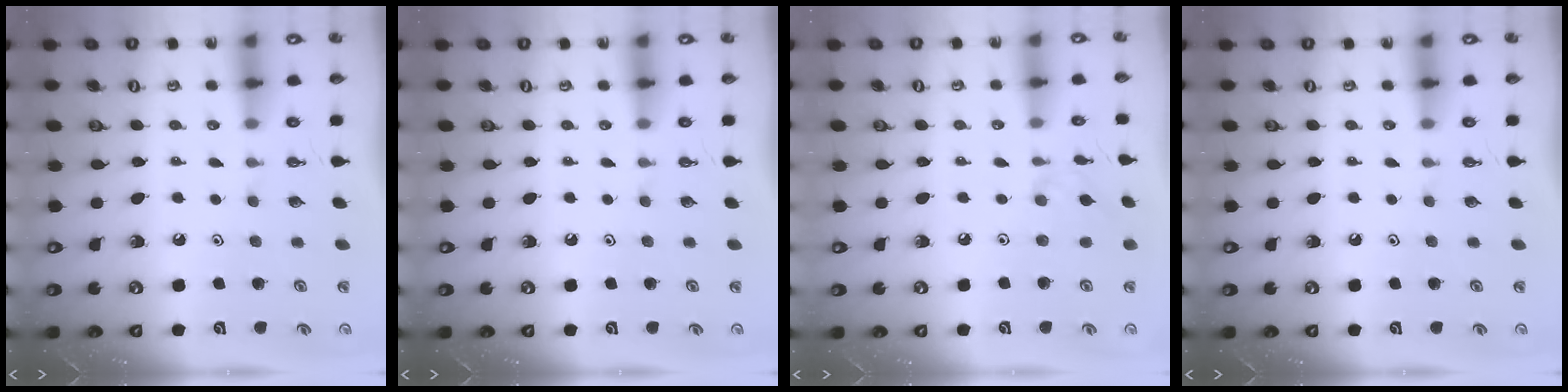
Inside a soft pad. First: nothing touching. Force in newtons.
{"total": 0.0}
{"total": 2.5, "press": 2.5, "slide": 0.5}
{"total": 0.0}